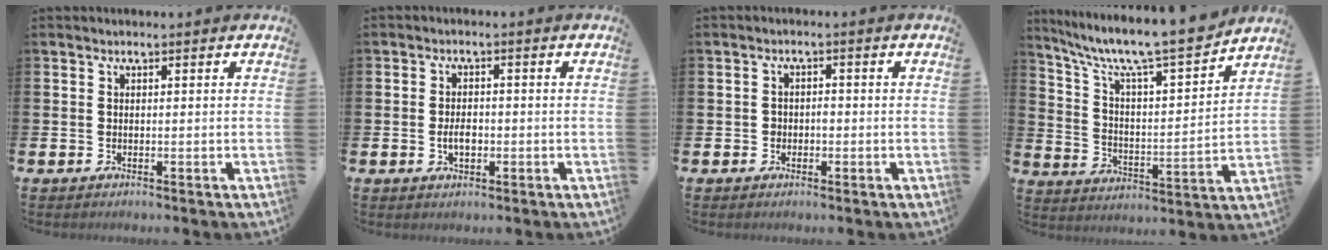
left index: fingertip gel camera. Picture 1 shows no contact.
{"total": 2.6, "force": [-0.5, 1.6, 2.1], "torque": [-0.027, -0.001, -0.012]}
{"total": 1.5, "force": [-0.4, 1.3, 0.7], "torque": [-0.003, 0.000, -0.014]}
{"total": 9.4, "force": [8.4, 1.0, 4.0], "torque": [-0.107, -0.065, 0.137]}